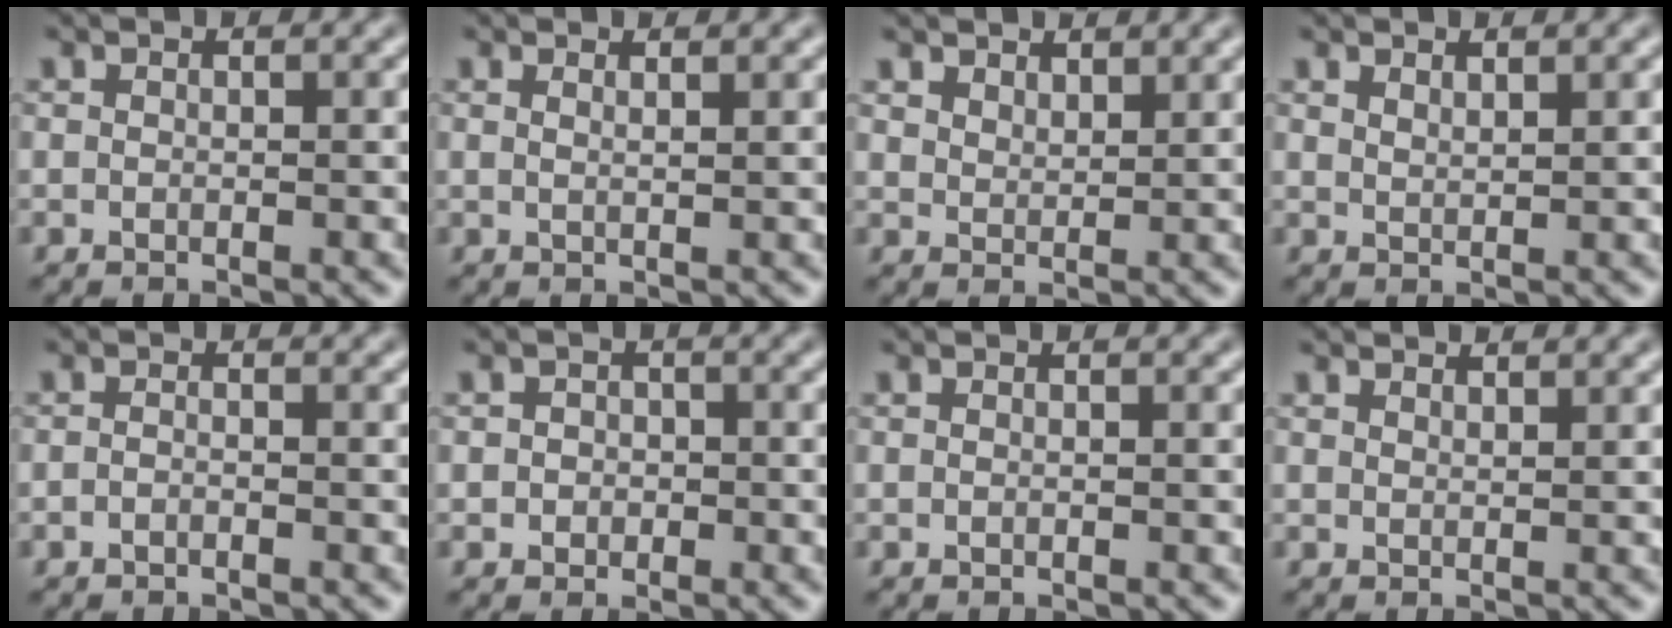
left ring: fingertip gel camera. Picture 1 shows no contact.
{"total": 1.8, "force": [1.2, 0.7, 1.2], "torque": [-0.001, 0.001, -0.002]}
{"total": 2.7, "force": [2.4, 1.1, 0.6], "torque": [-0.019, -0.004, 0.048]}
{"total": 1.0, "force": [0.9, 0.2, 0.4], "torque": [-0.010, -0.002, 0.017]}
{"total": 0.8, "force": [-0.6, 0.2, 0.5], "torque": [-0.012, -0.003, -0.013]}
{"total": 1.6, "force": [-0.1, 1.5, 0.6], "torque": [0.004, 0.000, -0.011]}
{"total": 0.0}
{"total": 1.8, "force": [1.8, 0.2, 0.4], "torque": [-0.008, 0.000, 0.022]}